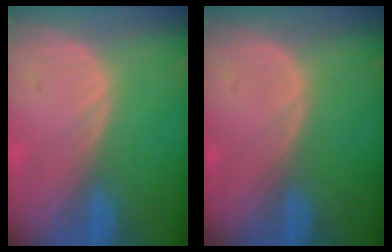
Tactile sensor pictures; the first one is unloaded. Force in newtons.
{"total": 0.0}